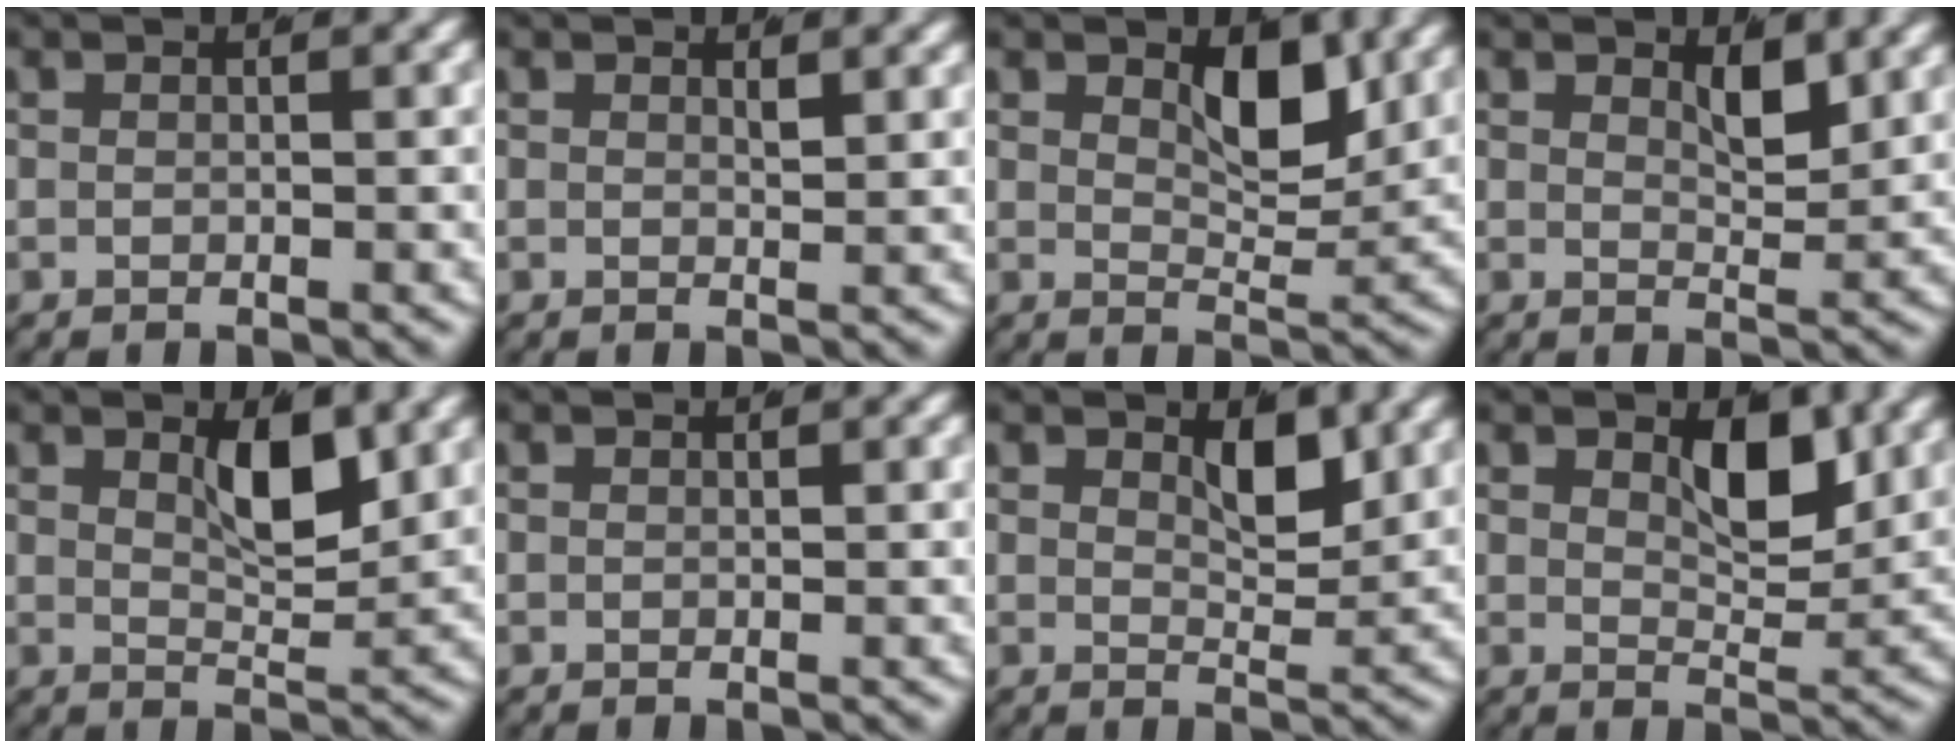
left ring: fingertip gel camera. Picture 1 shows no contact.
{"total": 0.8, "force": [0.7, -0.2, 0.4], "torque": [-0.004, -0.009, 0.015]}
{"total": 4.5, "force": [2.6, 1.9, 3.2], "torque": [-0.051, -0.024, 0.053]}
{"total": 2.4, "force": [1.8, 0.5, 1.5], "torque": [-0.022, -0.021, 0.039]}
{"total": 3.6, "force": [1.8, 0.8, 3.0], "torque": [-0.045, -0.020, 0.042]}
{"total": 0.0}
{"total": 3.0, "force": [2.0, 1.0, 2.0], "torque": [-0.030, -0.022, 0.043]}
{"total": 4.0, "force": [2.2, 1.6, 2.9], "torque": [-0.045, -0.024, 0.048]}